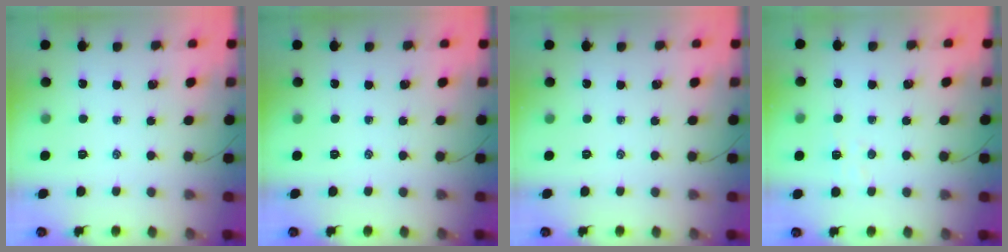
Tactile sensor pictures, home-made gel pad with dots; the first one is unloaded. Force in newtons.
{"total": 0.0}
{"total": 0.0}
{"total": 3.8, "press": 3.7, "slide": 0.5}